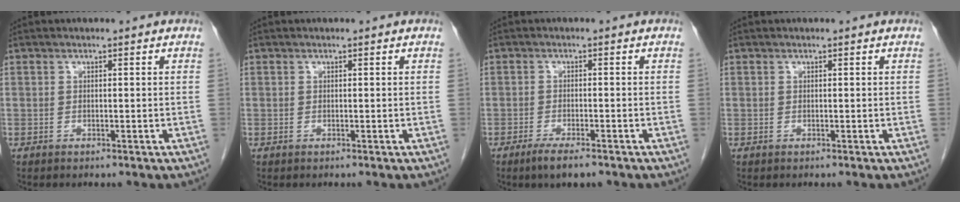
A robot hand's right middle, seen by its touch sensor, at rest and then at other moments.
{"total": 0.0}
{"total": 4.2, "force": [-3.0, 0.8, 2.9], "torque": [-0.052, -0.007, -0.047]}
{"total": 0.0}